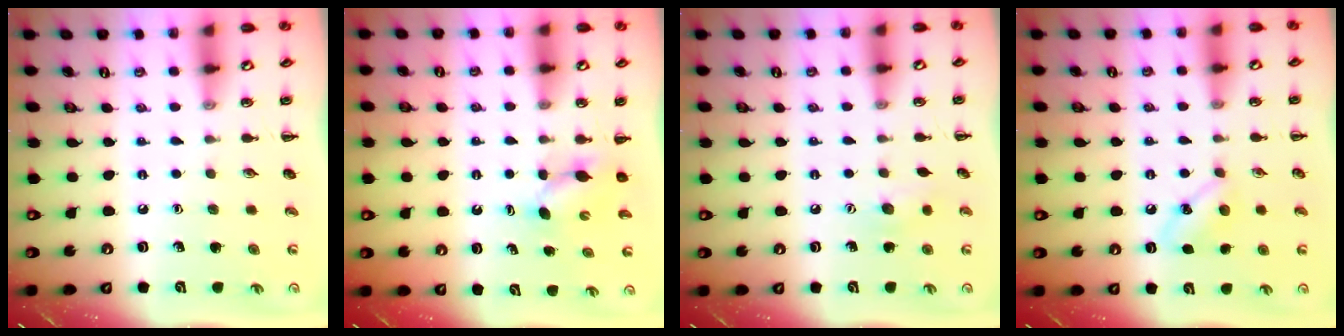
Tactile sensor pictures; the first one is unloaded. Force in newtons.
{"total": 3.5, "press": 3.4, "slide": 0.9}
{"total": 7.1, "press": 7.0, "slide": 1.3}
{"total": 5.6, "press": 5.4, "slide": 1.6}